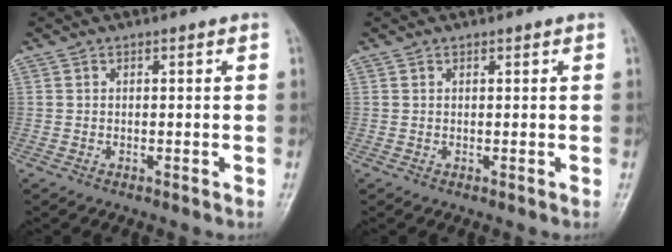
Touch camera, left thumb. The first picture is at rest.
{"total": 0.0}